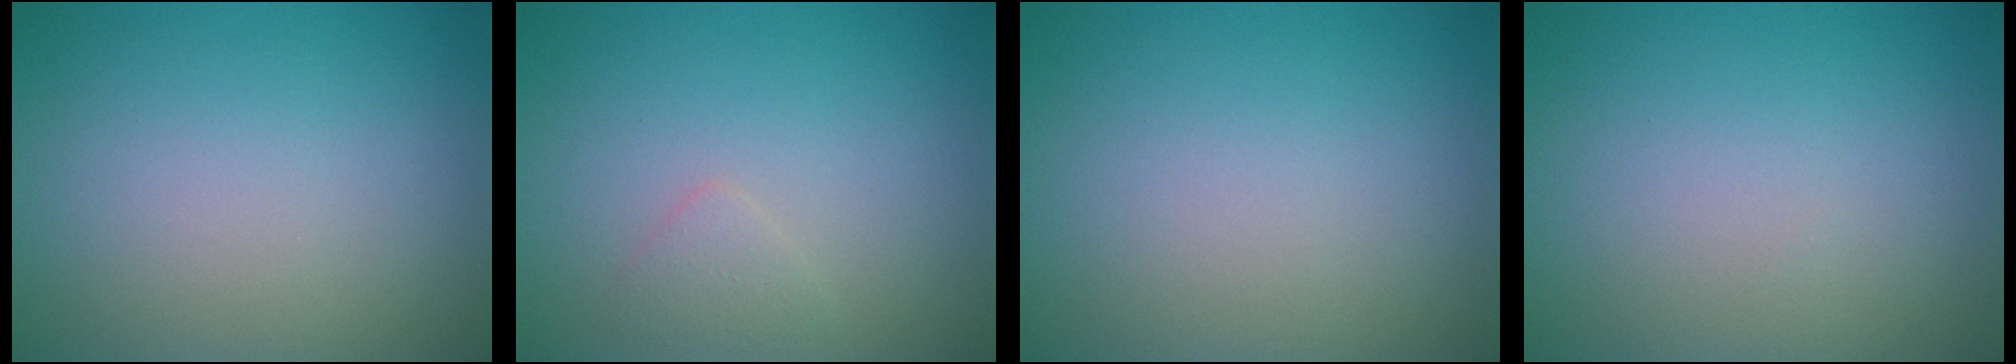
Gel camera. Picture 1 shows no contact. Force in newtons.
{"total": 1.1, "press": 1.1, "slide": 0.0}
{"total": 0.0}
{"total": 0.0}